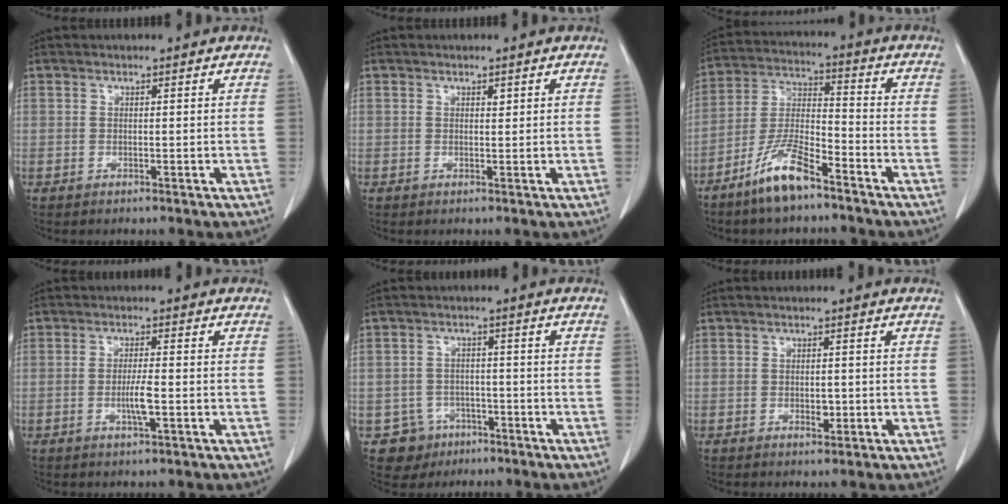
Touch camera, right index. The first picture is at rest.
{"total": 0.6, "force": [0.3, 0.3, 0.4], "torque": [-0.006, -0.002, 0.005]}
{"total": 10.1, "force": [-7.0, 2.0, 7.0], "torque": [-0.151, -0.013, -0.138]}
{"total": 3.5, "force": [-1.0, 0.1, 3.3], "torque": [-0.065, -0.004, -0.018]}
{"total": 5.3, "force": [-2.5, 4.6, 0.1], "torque": [0.001, 0.013, -0.032]}
{"total": 1.9, "force": [-0.5, 0.9, 1.6], "torque": [-0.026, -0.001, -0.004]}